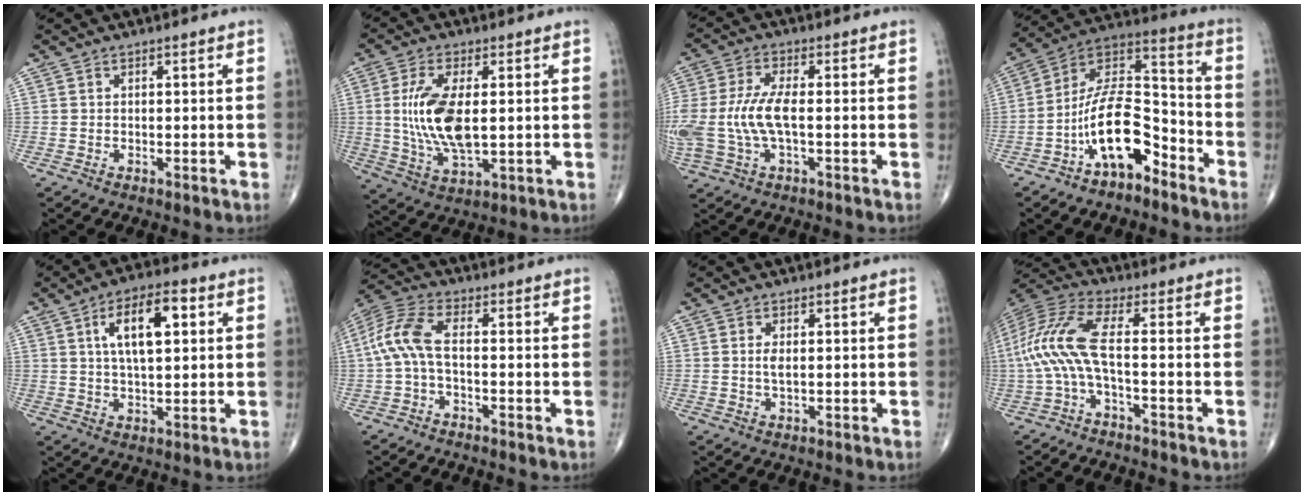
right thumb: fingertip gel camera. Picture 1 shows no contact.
{"total": 12.6, "force": [0.8, 5.3, 11.4], "torque": [-0.237, -0.014, 0.022]}
{"total": 11.3, "force": [-1.0, 4.7, 10.3], "torque": [-0.259, 0.011, -0.018]}
{"total": 15.1, "force": [-7.6, 7.0, 11.1], "torque": [-0.183, 0.079, -0.142]}
{"total": 11.0, "force": [3.2, 4.5, 9.5], "torque": [-0.150, 0.006, 0.052]}
{"total": 7.9, "force": [-0.9, 3.0, 7.2], "torque": [-0.176, 0.031, -0.025]}
{"total": 2.0, "force": [0.2, 0.7, 1.9], "torque": [-0.042, -0.003, 0.007]}
{"total": 10.9, "force": [-1.9, 2.5, 10.5], "torque": [-0.257, 0.042, -0.044]}